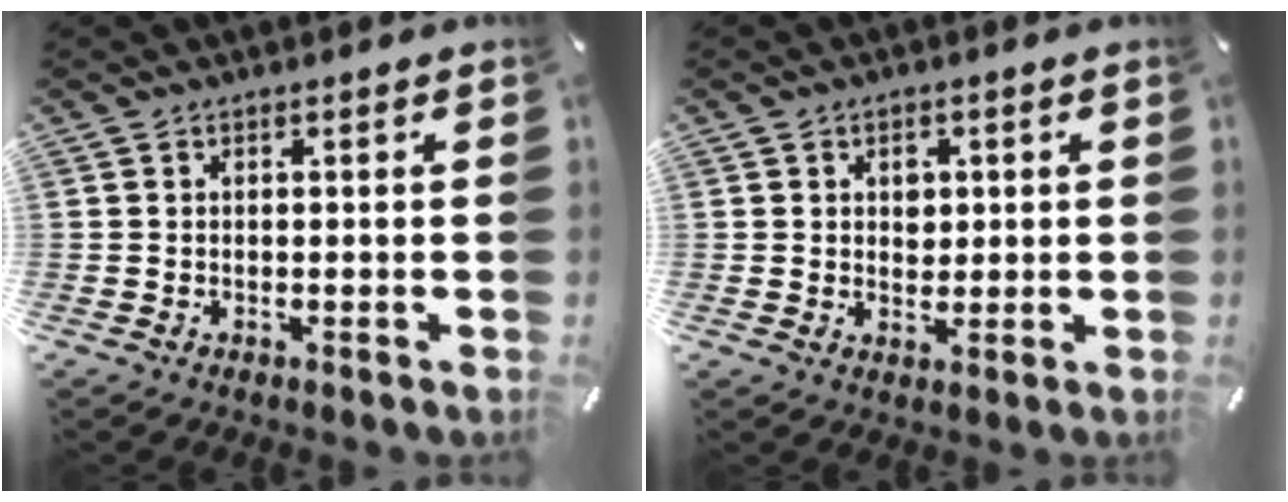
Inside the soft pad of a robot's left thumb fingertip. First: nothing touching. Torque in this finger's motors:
{"motor_torque": [0.20, -0.35, -0.07, 0.01, 0.07]}